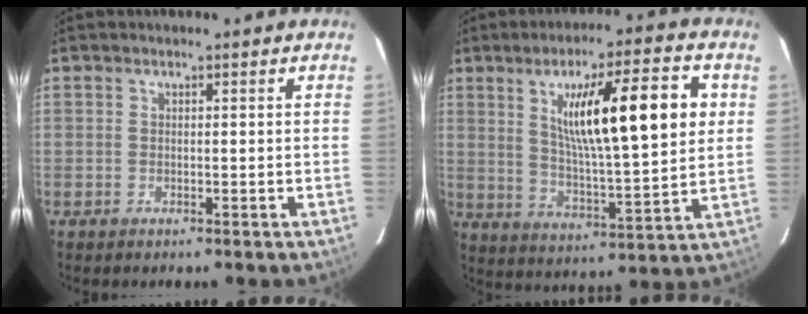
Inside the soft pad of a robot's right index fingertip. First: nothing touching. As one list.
[{"total": 17.6, "force": [5.0, 2.3, 16.8], "torque": [-0.270, 0.008, 0.081]}]